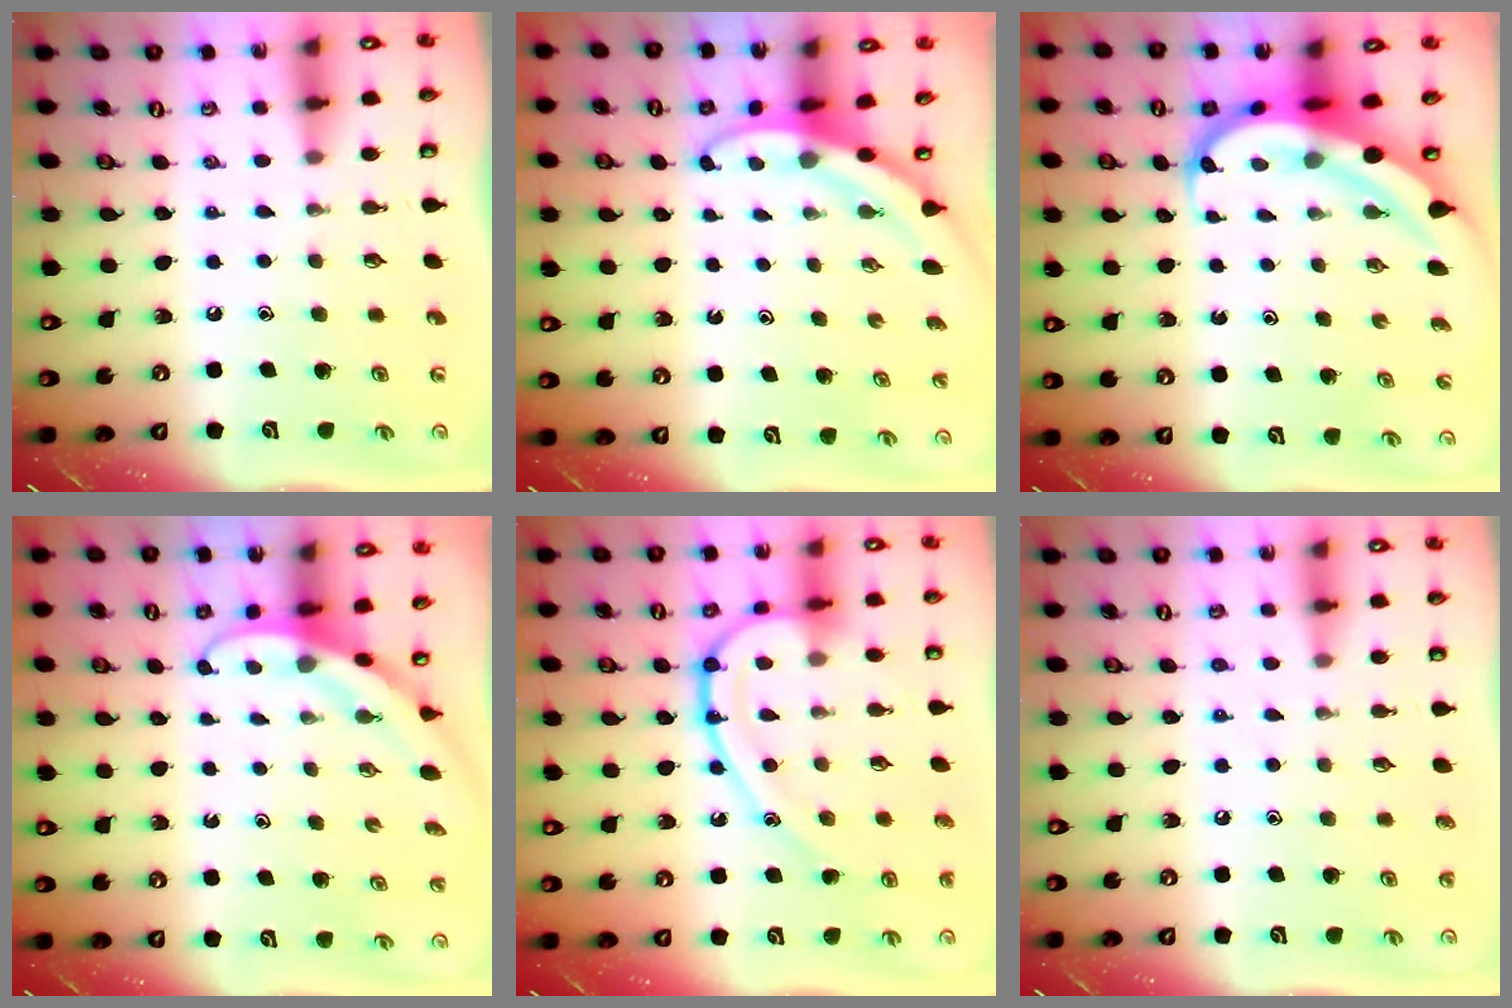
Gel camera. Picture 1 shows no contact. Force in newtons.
{"total": 3.5, "press": 3.5, "slide": 0.1}
{"total": 8.2, "press": 8.0, "slide": 1.7}
{"total": 3.1, "press": 3.1, "slide": 0.1}
{"total": 16.3, "press": 16.3, "slide": 0.3}
{"total": 6.3, "press": 6.2, "slide": 0.7}